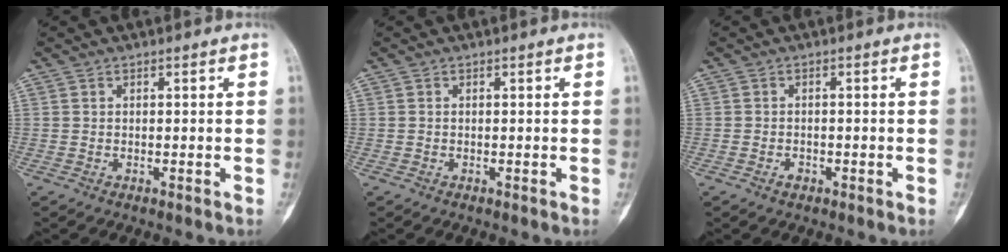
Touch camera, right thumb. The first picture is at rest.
{"total": 0.0}
{"total": 1.3, "force": [-0.7, 0.9, 0.7], "torque": [-0.011, 0.006, -0.011]}